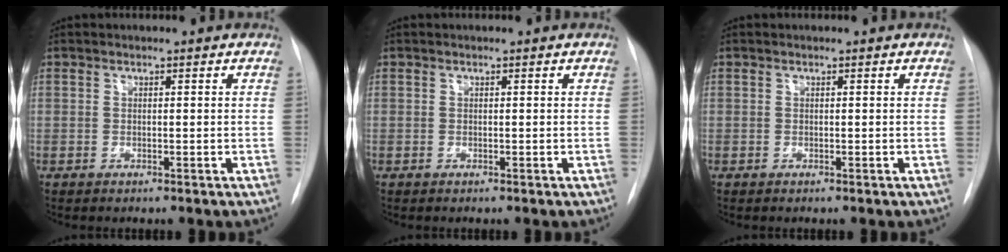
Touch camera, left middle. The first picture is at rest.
{"total": 0.0}
{"total": 0.0}